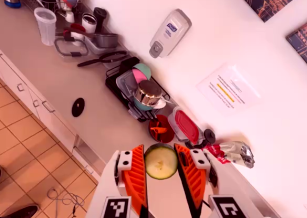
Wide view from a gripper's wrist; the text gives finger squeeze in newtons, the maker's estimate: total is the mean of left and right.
{"total": 8.3, "left": 8.2, "right": 8.3}